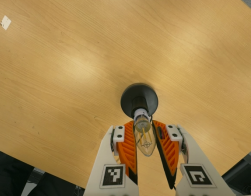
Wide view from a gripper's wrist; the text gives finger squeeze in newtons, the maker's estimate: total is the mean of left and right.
{"total": 12.4, "left": 12.2, "right": 12.6}